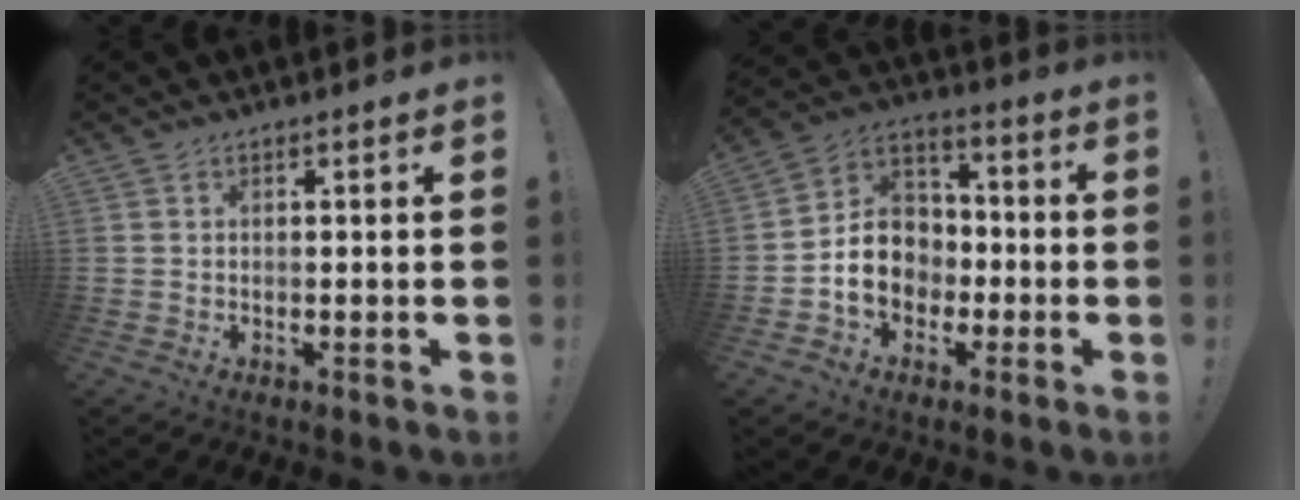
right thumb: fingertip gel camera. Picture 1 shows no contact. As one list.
[{"total": 13.1, "force": [-3.9, 10.8, 6.2], "torque": [-0.094, 0.034, -0.062]}]